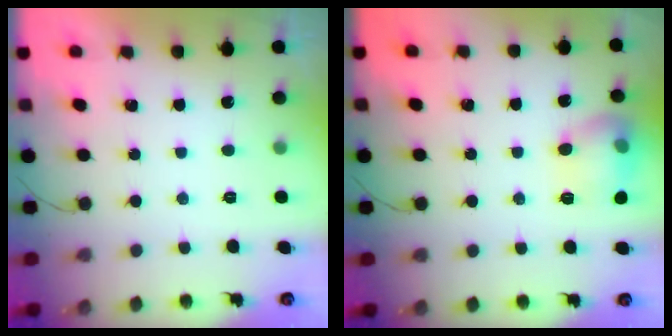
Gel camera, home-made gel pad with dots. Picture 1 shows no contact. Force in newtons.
{"total": 12.2, "press": 12.2, "slide": 0.8}